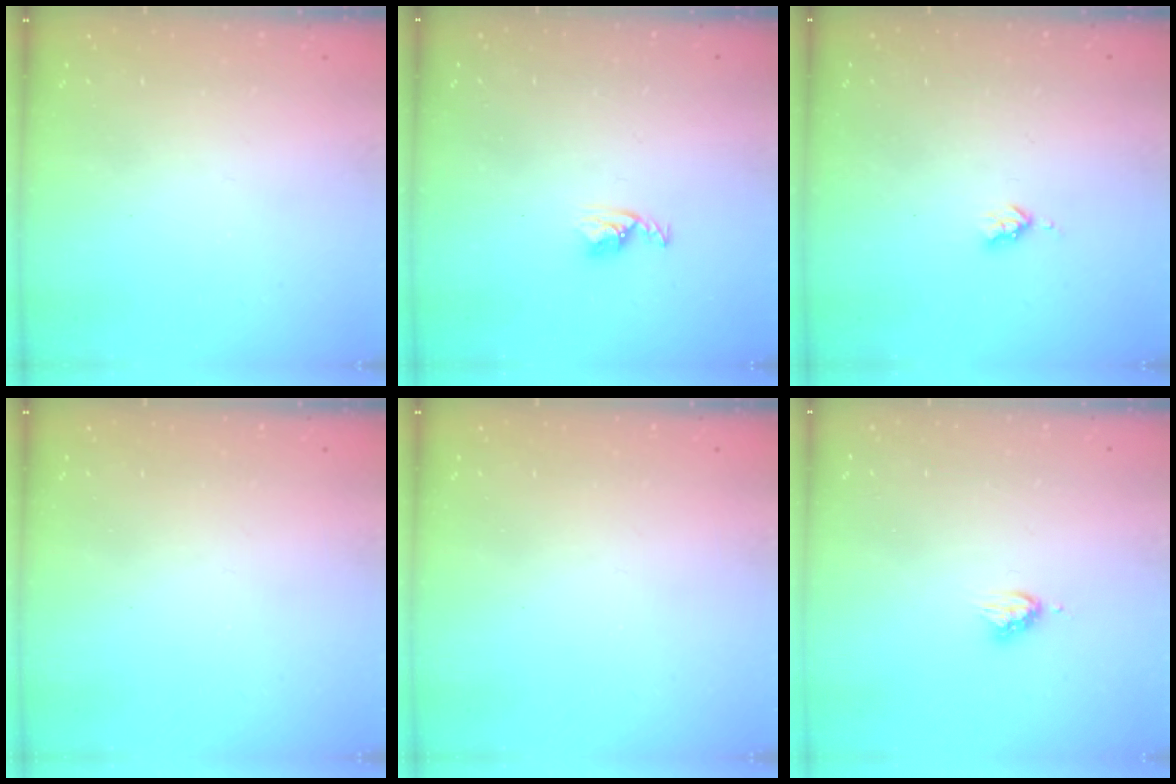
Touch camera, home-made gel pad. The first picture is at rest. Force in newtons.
{"total": 3.7, "press": 3.6, "slide": 0.6}
{"total": 2.7, "press": 2.6, "slide": 0.5}
{"total": 0.0}
{"total": 0.0}
{"total": 4.6, "press": 4.6, "slide": 0.4}